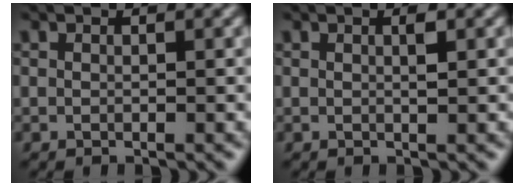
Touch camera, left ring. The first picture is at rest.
{"total": 0.7, "force": [-0.1, 0.0, 0.7], "torque": [-0.008, 0.004, 0.001]}